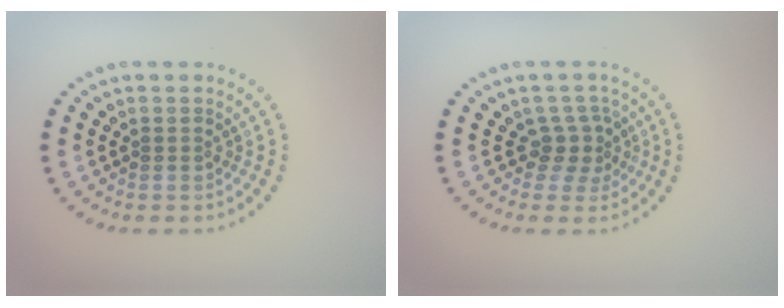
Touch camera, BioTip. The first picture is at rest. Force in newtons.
{"total": 2.2, "press": 1.5, "slide": 1.7}